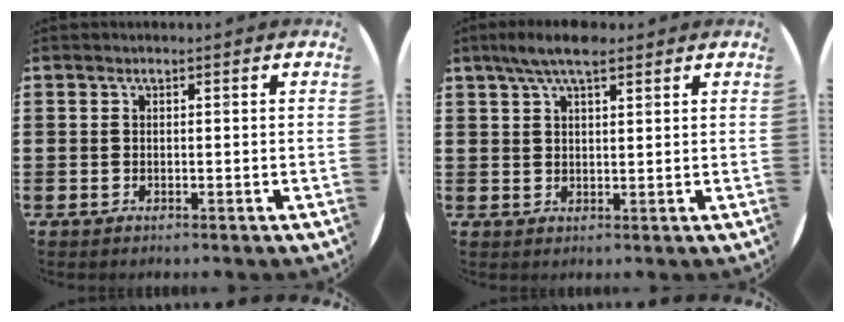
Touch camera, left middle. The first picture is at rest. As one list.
[{"total": 5.1, "force": [3.7, 1.5, 3.2], "torque": [-0.062, 0.003, 0.064]}]